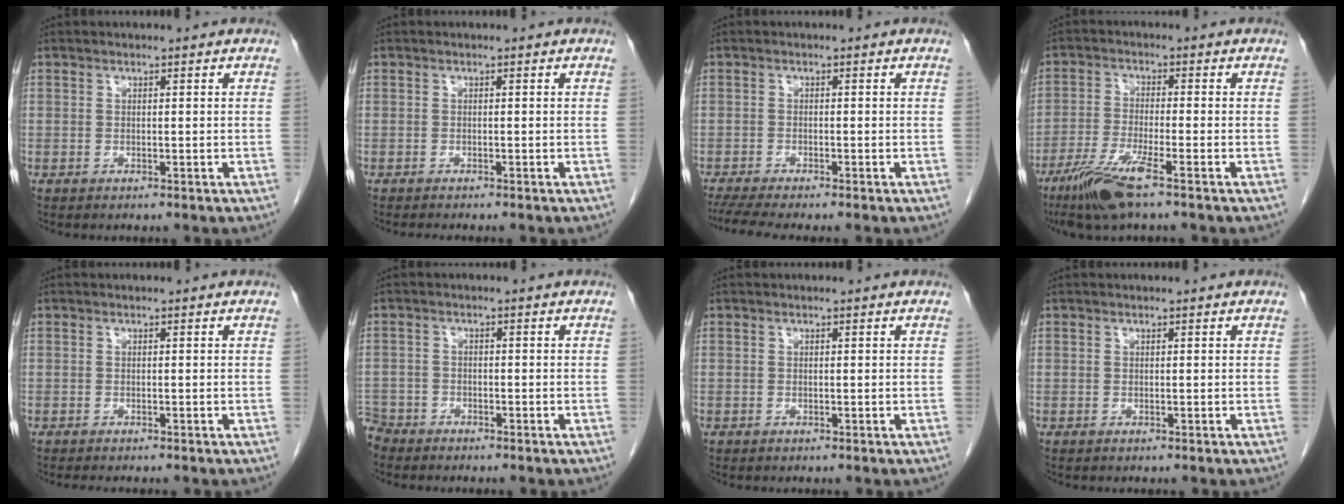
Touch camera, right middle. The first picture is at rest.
{"total": 1.9, "force": [-1.7, 0.0, 0.9], "torque": [-0.018, -0.006, -0.021]}
{"total": 5.7, "force": [-4.9, -0.2, 3.0], "torque": [-0.048, -0.012, -0.081]}
{"total": 7.9, "force": [-5.1, 0.1, 6.0], "torque": [-0.127, -0.023, -0.100]}
{"total": 2.7, "force": [-2.3, 0.3, 1.3], "torque": [-0.021, -0.008, -0.026]}
{"total": 4.4, "force": [-4.0, 1.9, -0.2], "torque": [-0.001, -0.004, -0.082]}
{"total": 0.0}
{"total": 0.0}